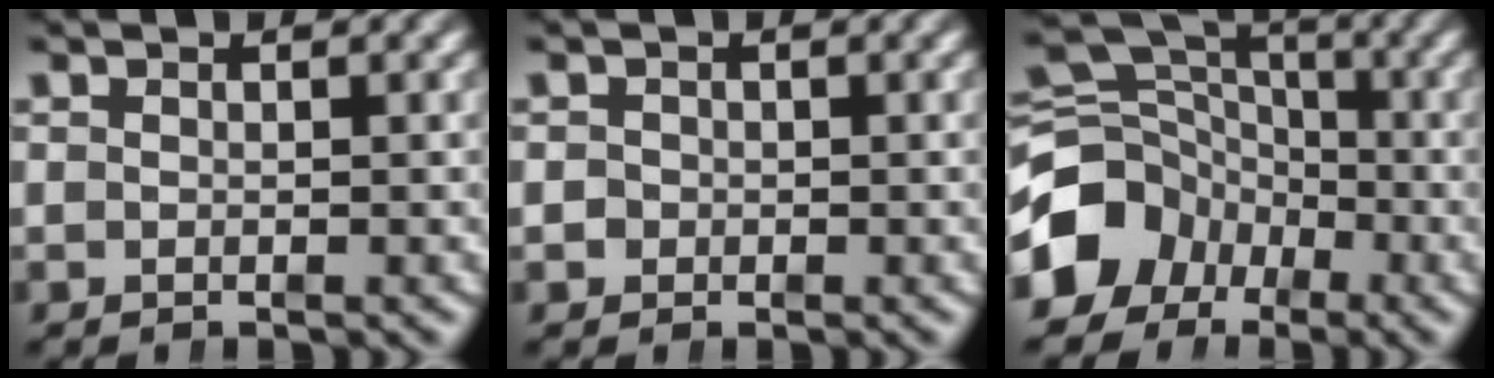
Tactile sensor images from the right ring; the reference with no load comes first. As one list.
[{"total": 1.3, "force": [-0.4, 1.2, 0.0], "torque": [-0.006, -0.005, -0.007]}, {"total": 11.3, "force": [-2.4, 9.8, 5.2], "torque": [-0.097, -0.035, -0.041]}]